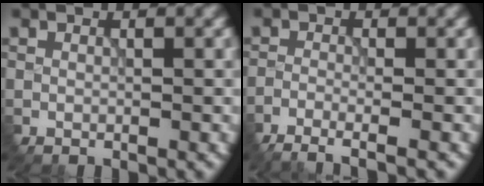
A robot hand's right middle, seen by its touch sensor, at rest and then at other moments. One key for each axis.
{"total": 3.3, "fx": -3.0, "fy": 0.1, "fz": 1.5, "tx": -0.028, "ty": 0.002, "tz": -0.043}